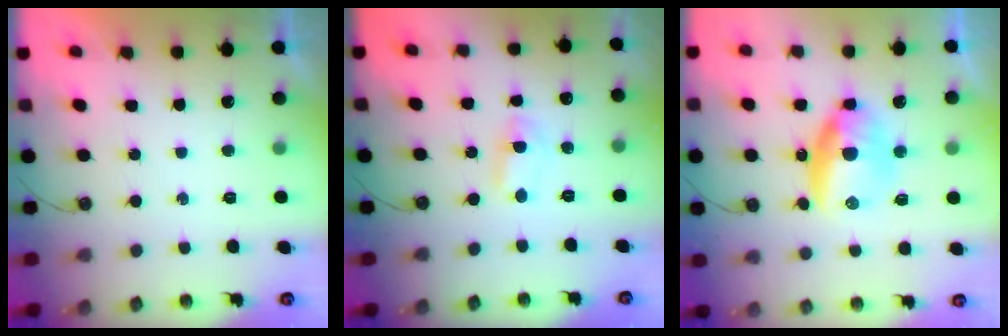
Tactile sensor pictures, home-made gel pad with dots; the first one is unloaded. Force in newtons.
{"total": 1.0, "press": 0.8, "slide": 0.6}
{"total": 9.6, "press": 9.5, "slide": 0.9}